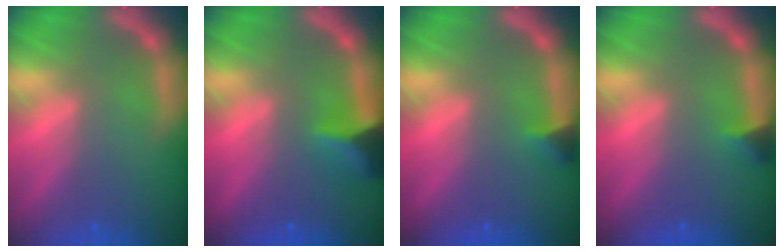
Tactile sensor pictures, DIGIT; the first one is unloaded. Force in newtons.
{"total": 4.0}
{"total": 1.4}
{"total": 1.4}